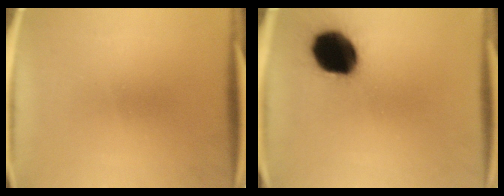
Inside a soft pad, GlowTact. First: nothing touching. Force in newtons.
{"total": 17.9}